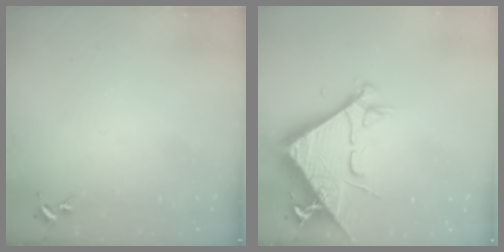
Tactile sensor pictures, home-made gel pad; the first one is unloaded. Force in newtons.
{"total": 9.8, "press": 9.7, "slide": 1.1}